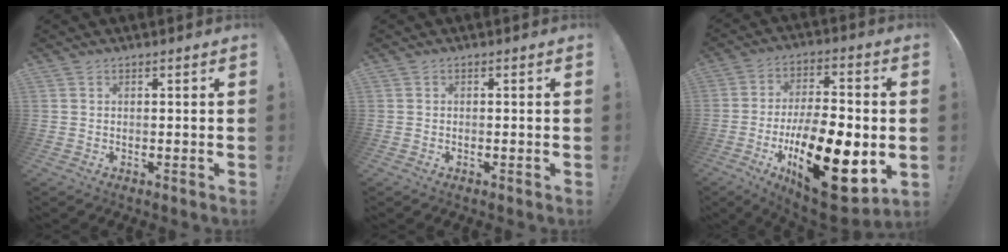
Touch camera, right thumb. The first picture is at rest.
{"total": 0.0}
{"total": 25.5, "force": [-6.5, 11.3, 21.9], "torque": [-0.370, 0.034, -0.093]}